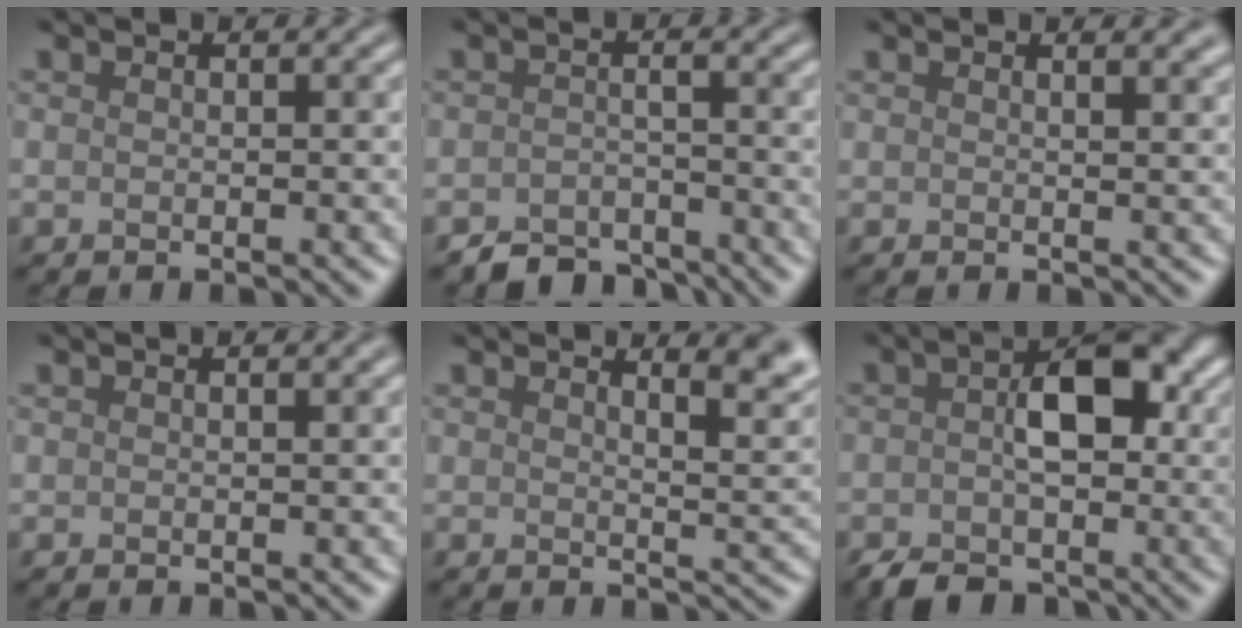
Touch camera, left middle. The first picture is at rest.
{"total": 3.7, "force": [-3.6, 0.7, 0.4], "torque": [-0.005, 0.002, -0.057]}
{"total": 4.2, "force": [2.9, 1.9, 2.4], "torque": [0.000, 0.038, 0.013]}
{"total": 1.8, "force": [1.3, 0.8, 1.1], "torque": [-0.002, 0.013, -0.003]}
{"total": 7.1, "force": [4.8, 2.3, 4.7], "torque": [-0.024, 0.039, 0.042]}
{"total": 7.3, "force": [-1.8, 4.4, 5.5], "torque": [-0.071, 0.008, -0.027]}